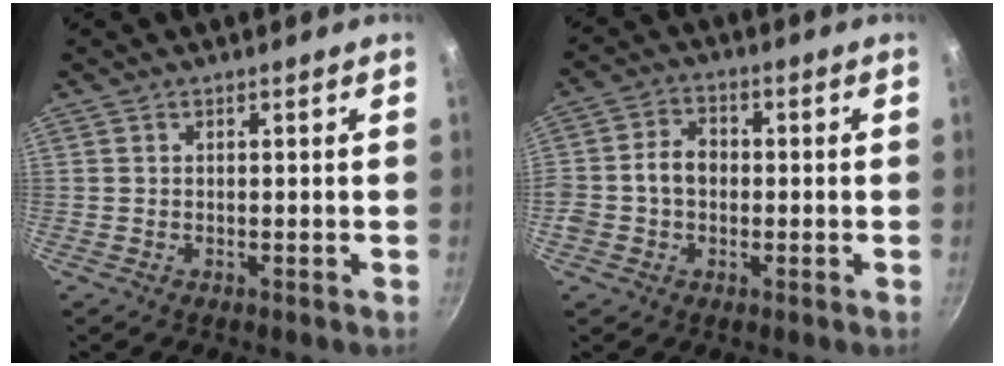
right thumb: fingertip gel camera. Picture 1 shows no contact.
{"total": 6.2, "force": [-0.6, 5.0, 3.7], "torque": [-0.045, 0.018, -0.020]}